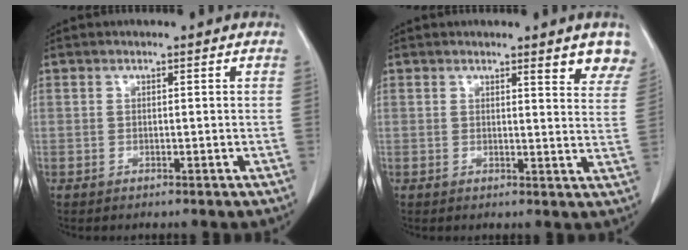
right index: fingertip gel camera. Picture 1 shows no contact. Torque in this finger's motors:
{"motor_torque": [0.26, 0.28, 0.08, 0.02]}